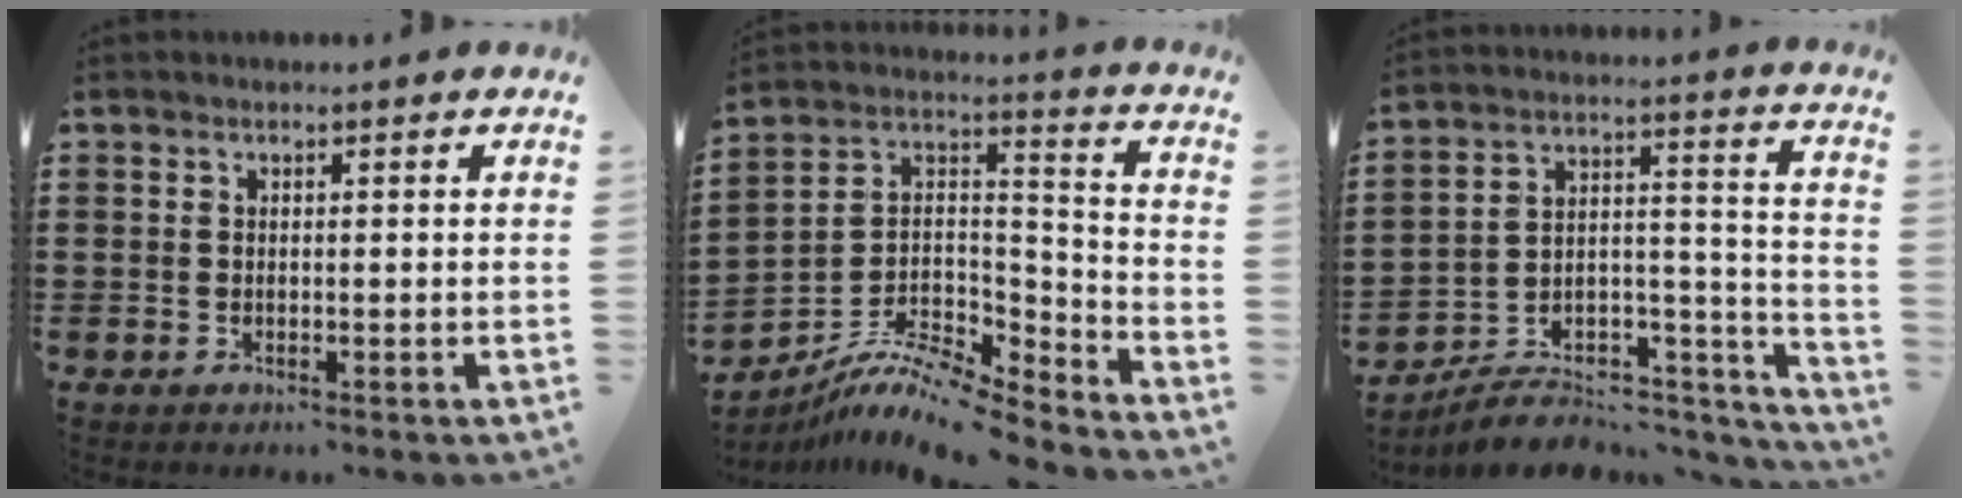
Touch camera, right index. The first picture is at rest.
{"total": 9.9, "force": [-8.6, 2.1, 4.3], "torque": [-0.089, 0.013, -0.176]}
{"total": 6.9, "force": [-5.9, 2.6, 2.3], "torque": [-0.028, 0.015, -0.110]}